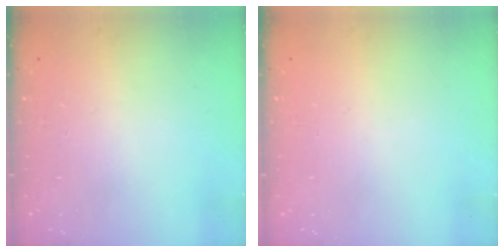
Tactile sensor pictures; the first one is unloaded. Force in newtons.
{"total": 0.0}